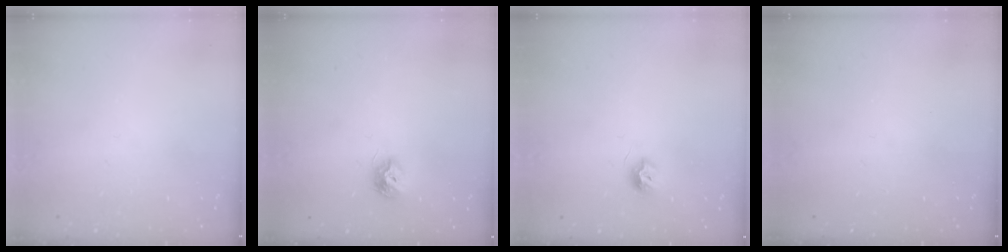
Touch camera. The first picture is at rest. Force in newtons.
{"total": 8.0, "press": 8.0, "slide": 0.5}
{"total": 7.4, "press": 7.4, "slide": 0.1}
{"total": 0.0}